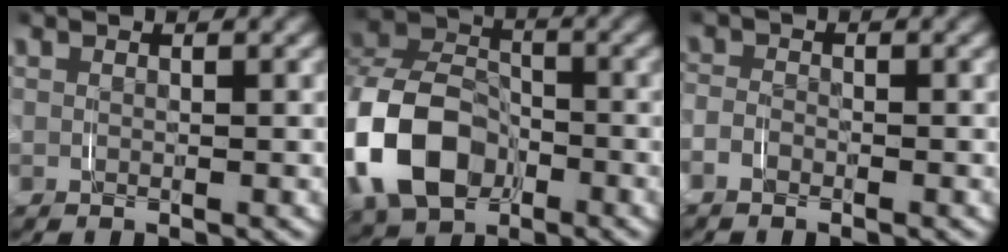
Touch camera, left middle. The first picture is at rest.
{"total": 12.5, "force": [-2.9, 10.2, 6.7], "torque": [-0.172, -0.026, -0.051]}
{"total": 1.7, "force": [-1.3, 1.0, 0.3], "torque": [-0.018, -0.006, -0.028]}